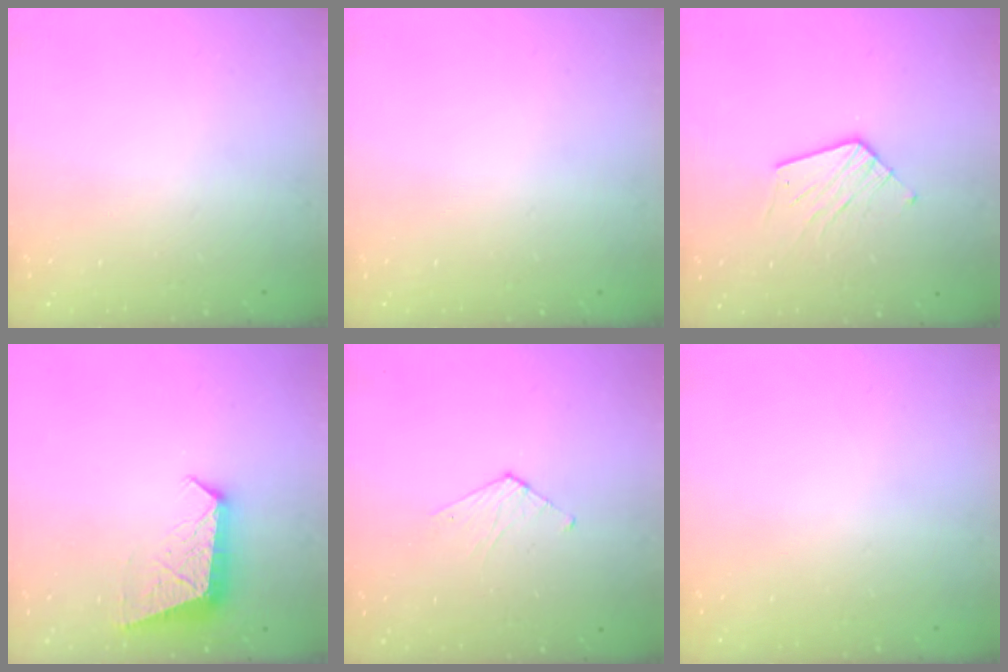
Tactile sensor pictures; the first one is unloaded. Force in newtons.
{"total": 0.0}
{"total": 8.9, "press": 8.9, "slide": 0.5}
{"total": 8.8, "press": 8.8, "slide": 0.7}
{"total": 3.3, "press": 3.2, "slide": 0.3}
{"total": 0.0}